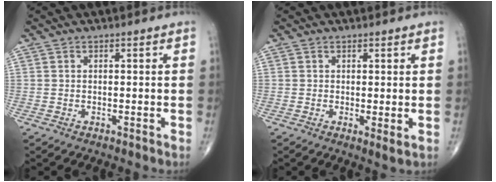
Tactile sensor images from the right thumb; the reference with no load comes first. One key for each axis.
{"total": 2.0, "fx": 0.2, "fy": 0.5, "fz": 1.9, "tx": -0.032, "ty": -0.010, "tz": 0.002}